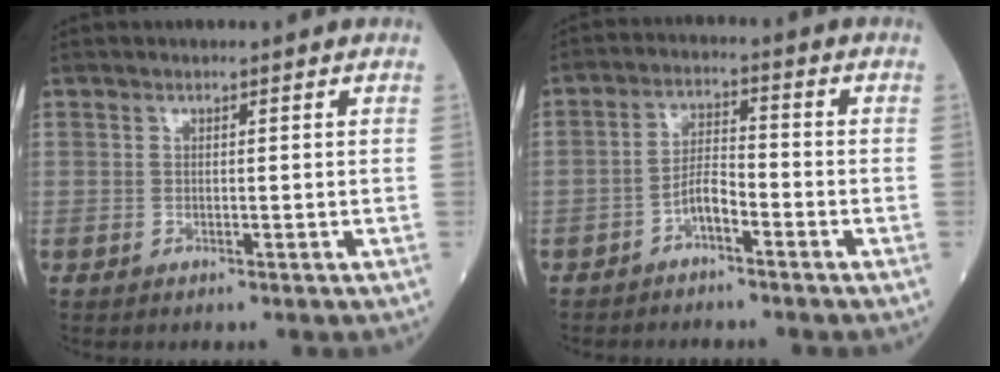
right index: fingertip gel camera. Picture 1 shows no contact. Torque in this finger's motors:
{"motor_torque": [0.68, -0.23, 0.33, 0.08]}